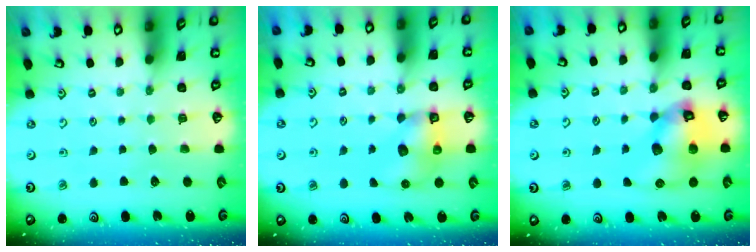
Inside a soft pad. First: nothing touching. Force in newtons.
{"total": 7.6, "press": 7.6, "slide": 0.8}
{"total": 14.0, "press": 13.9, "slide": 2.0}